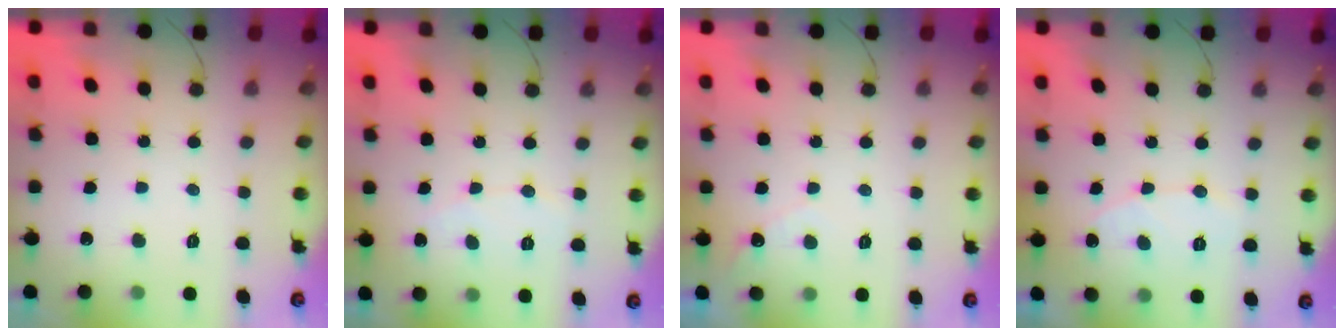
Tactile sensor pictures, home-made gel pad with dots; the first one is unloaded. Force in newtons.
{"total": 3.0, "press": 3.0, "slide": 0.3}
{"total": 3.6, "press": 3.6, "slide": 0.1}
{"total": 7.2, "press": 7.2, "slide": 0.4}